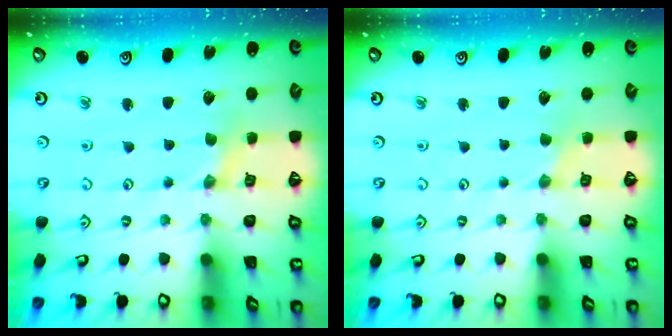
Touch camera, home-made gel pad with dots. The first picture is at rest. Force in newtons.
{"total": 0.0}